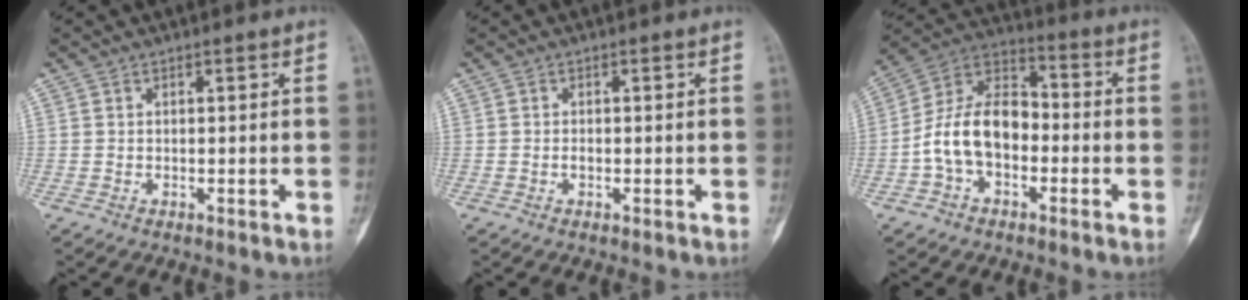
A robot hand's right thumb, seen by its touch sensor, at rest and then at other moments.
{"total": 0.6, "force": [-0.2, 0.3, 0.4], "torque": [-0.007, 0.002, -0.005]}
{"total": 13.6, "force": [-2.8, 8.9, 9.8], "torque": [-0.164, 0.049, -0.061]}